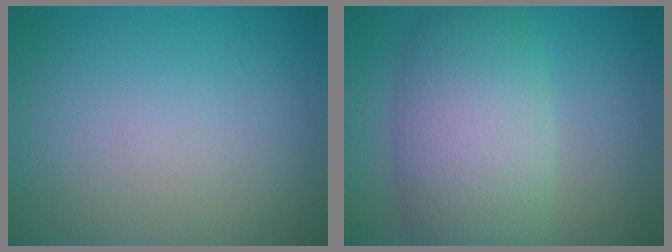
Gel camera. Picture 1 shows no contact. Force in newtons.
{"total": 8.1, "press": 8.1, "slide": 0.3}